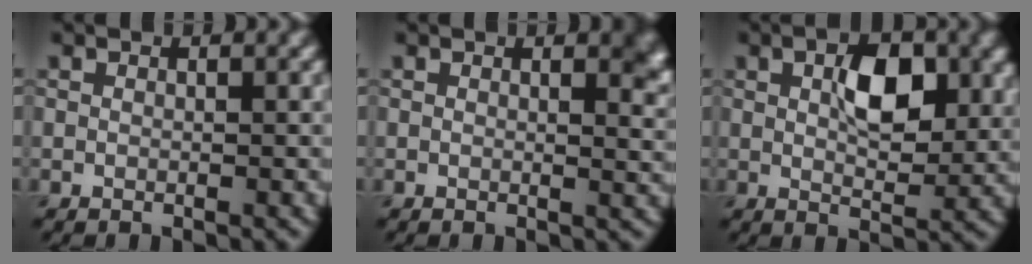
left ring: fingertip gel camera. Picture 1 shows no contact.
{"total": 2.3, "force": [1.2, 0.8, 1.8], "torque": [-0.011, -0.002, 0.017]}
{"total": 5.6, "force": [1.2, 2.9, 4.6], "torque": [-0.071, 0.000, 0.020]}